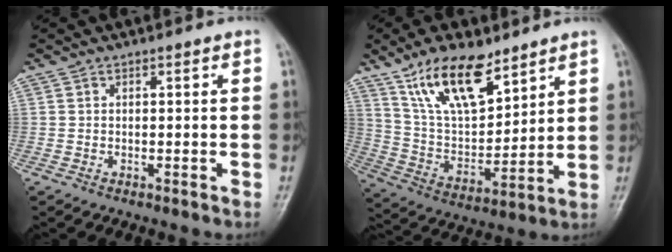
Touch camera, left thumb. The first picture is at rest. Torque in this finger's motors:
{"motor_torque": [0.37, 0.36, 0.06, -0.57, 0.15]}